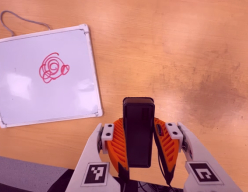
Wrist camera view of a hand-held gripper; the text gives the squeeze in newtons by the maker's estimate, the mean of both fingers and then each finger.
{"total": 5.1, "left": 3.3, "right": 6.9}